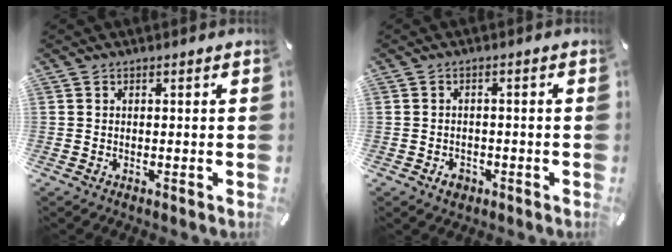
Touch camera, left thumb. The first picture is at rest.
{"total": 3.2, "force": [-1.7, 2.3, 1.5], "torque": [-0.025, 0.009, -0.031]}